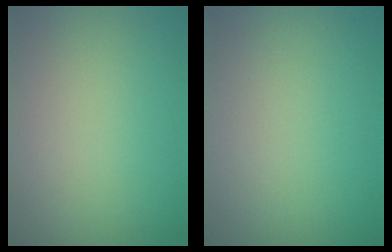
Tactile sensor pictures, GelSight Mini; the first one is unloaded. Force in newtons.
{"total": 0.0}